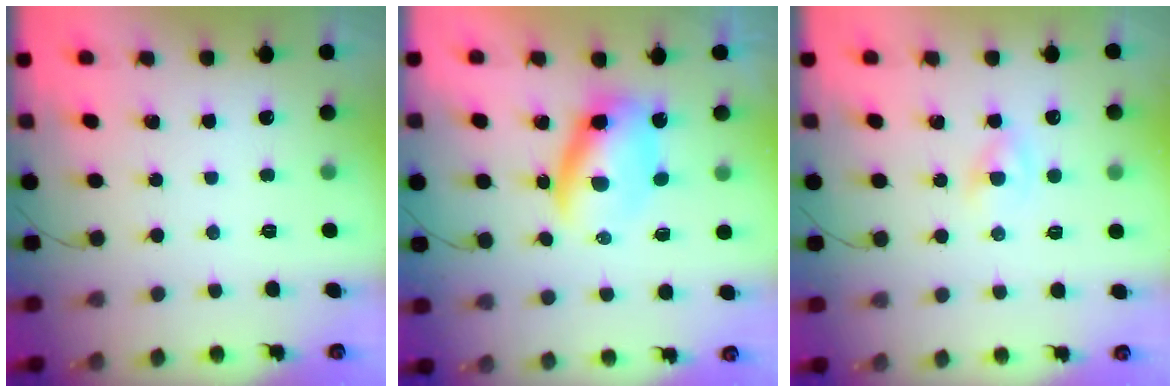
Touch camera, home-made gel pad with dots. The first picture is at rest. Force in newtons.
{"total": 6.3, "press": 6.2, "slide": 1.0}
{"total": 2.2, "press": 2.0, "slide": 1.0}